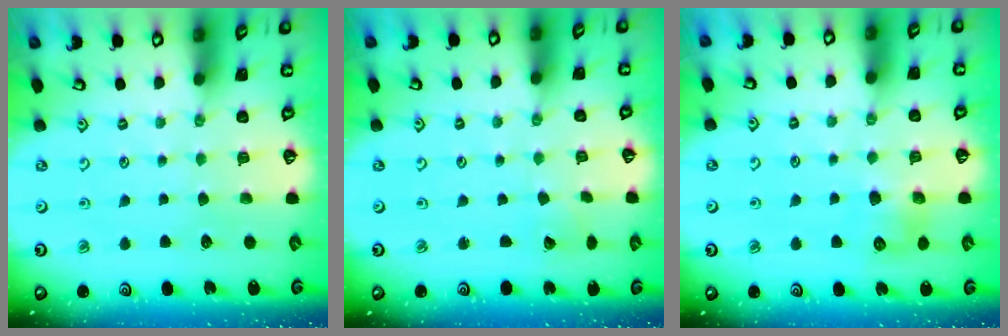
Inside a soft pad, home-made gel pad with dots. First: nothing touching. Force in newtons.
{"total": 2.5, "press": 2.5, "slide": 0.3}
{"total": 7.0, "press": 7.0, "slide": 0.4}